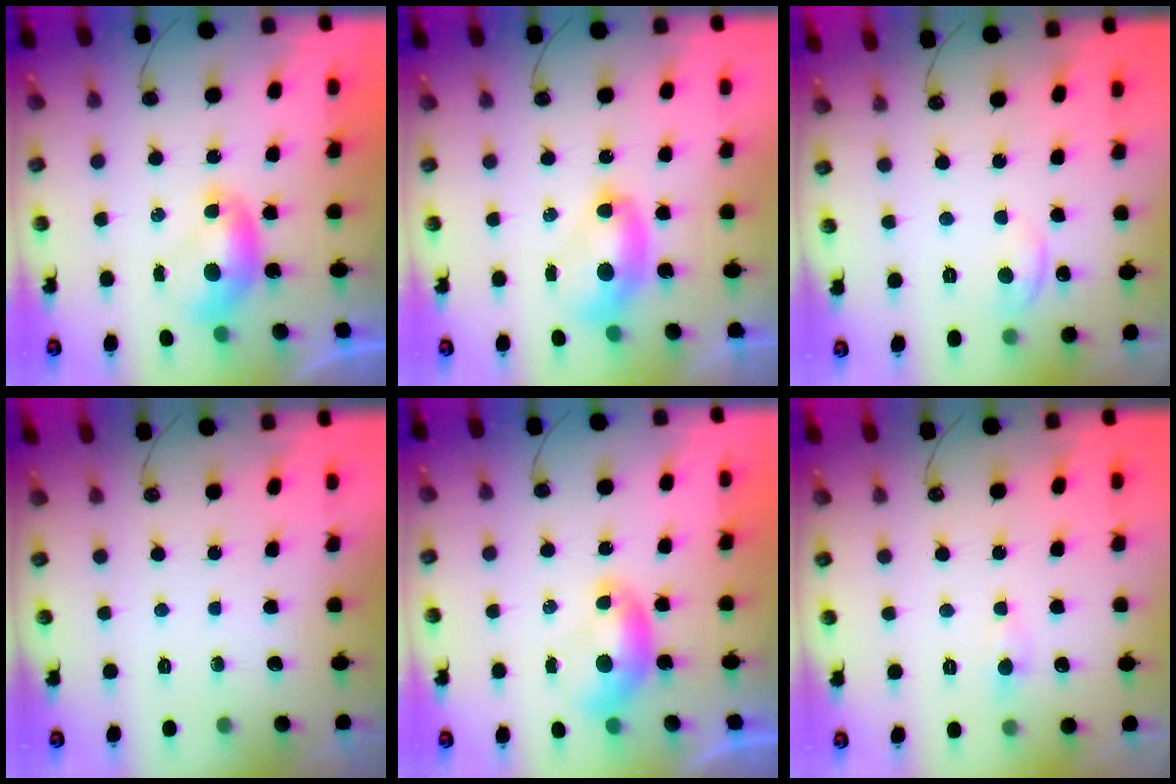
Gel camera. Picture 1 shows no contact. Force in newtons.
{"total": 2.7, "press": 2.7, "slide": 0.1}
{"total": 2.4, "press": 2.3, "slide": 0.8}
{"total": 0.0}
{"total": 0.0}
{"total": 0.6, "press": 0.4, "slide": 0.4}